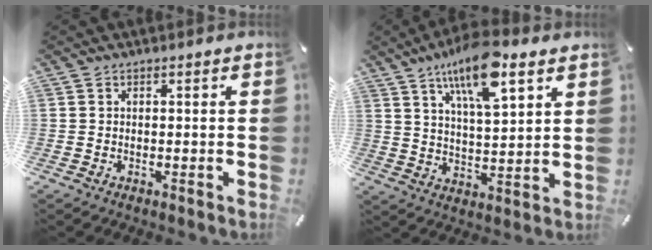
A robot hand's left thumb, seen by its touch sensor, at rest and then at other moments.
{"total": 14.0, "force": [9.4, 4.2, 9.5], "torque": [-0.172, -0.033, 0.160]}